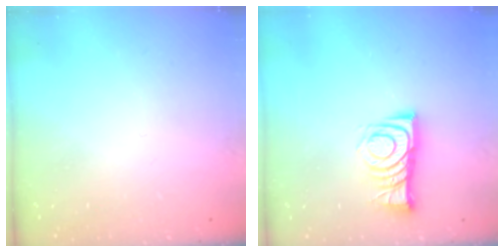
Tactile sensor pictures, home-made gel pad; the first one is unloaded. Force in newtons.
{"total": 8.2, "press": 8.2, "slide": 0.9}